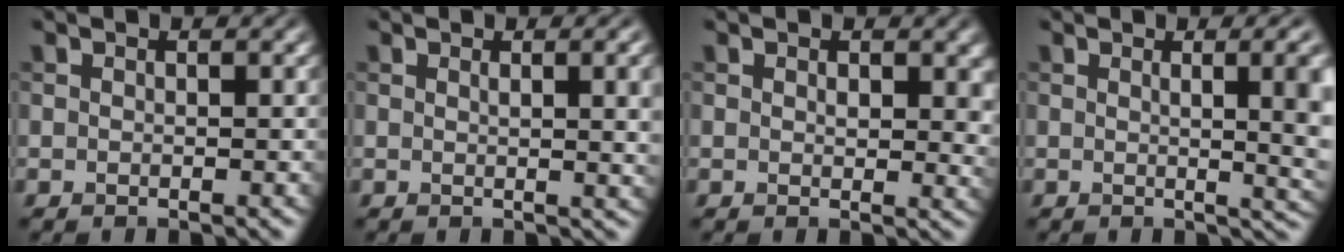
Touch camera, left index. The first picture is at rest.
{"total": 5.1, "force": [1.1, 2.0, 4.5], "torque": [-0.029, 0.008, 0.017]}
{"total": 3.2, "force": [0.8, 1.8, 2.5], "torque": [-0.028, -0.004, 0.014]}
{"total": 8.1, "force": [1.0, 3.4, 7.3], "torque": [-0.035, 0.010, 0.010]}